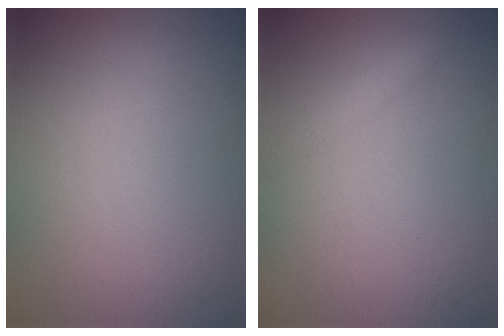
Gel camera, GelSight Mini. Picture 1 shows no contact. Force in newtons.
{"total": 1.5, "press": 1.5, "slide": 0.0}